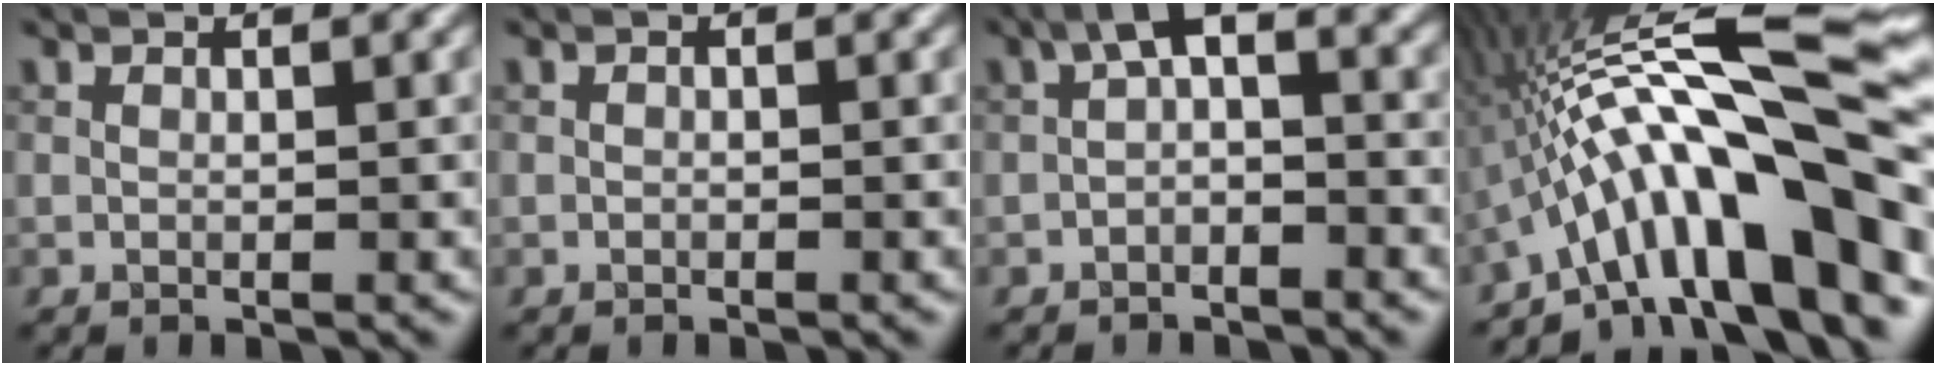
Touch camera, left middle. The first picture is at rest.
{"total": 0.0}
{"total": 3.2, "force": [-0.5, 1.5, 2.8], "torque": [-0.047, 0.016, -0.020]}
{"total": 16.5, "force": [-3.7, 3.7, 15.6], "torque": [-0.225, 0.045, -0.066]}